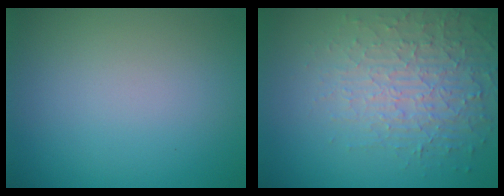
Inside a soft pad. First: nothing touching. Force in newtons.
{"total": 3.9, "press": 3.9, "slide": 0.3}